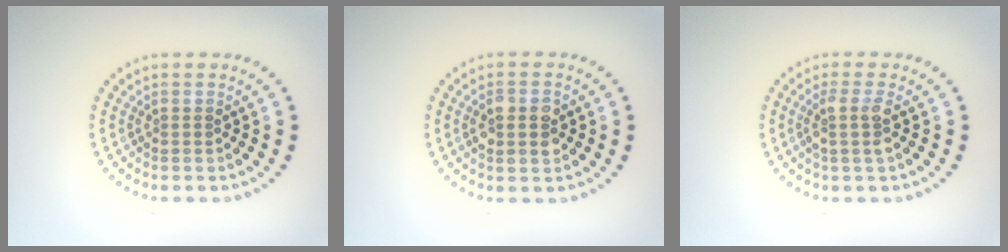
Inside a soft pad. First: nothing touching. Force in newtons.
{"total": 2.9, "press": 2.8, "slide": 0.3}
{"total": 2.1, "press": 1.7, "slide": 1.3}